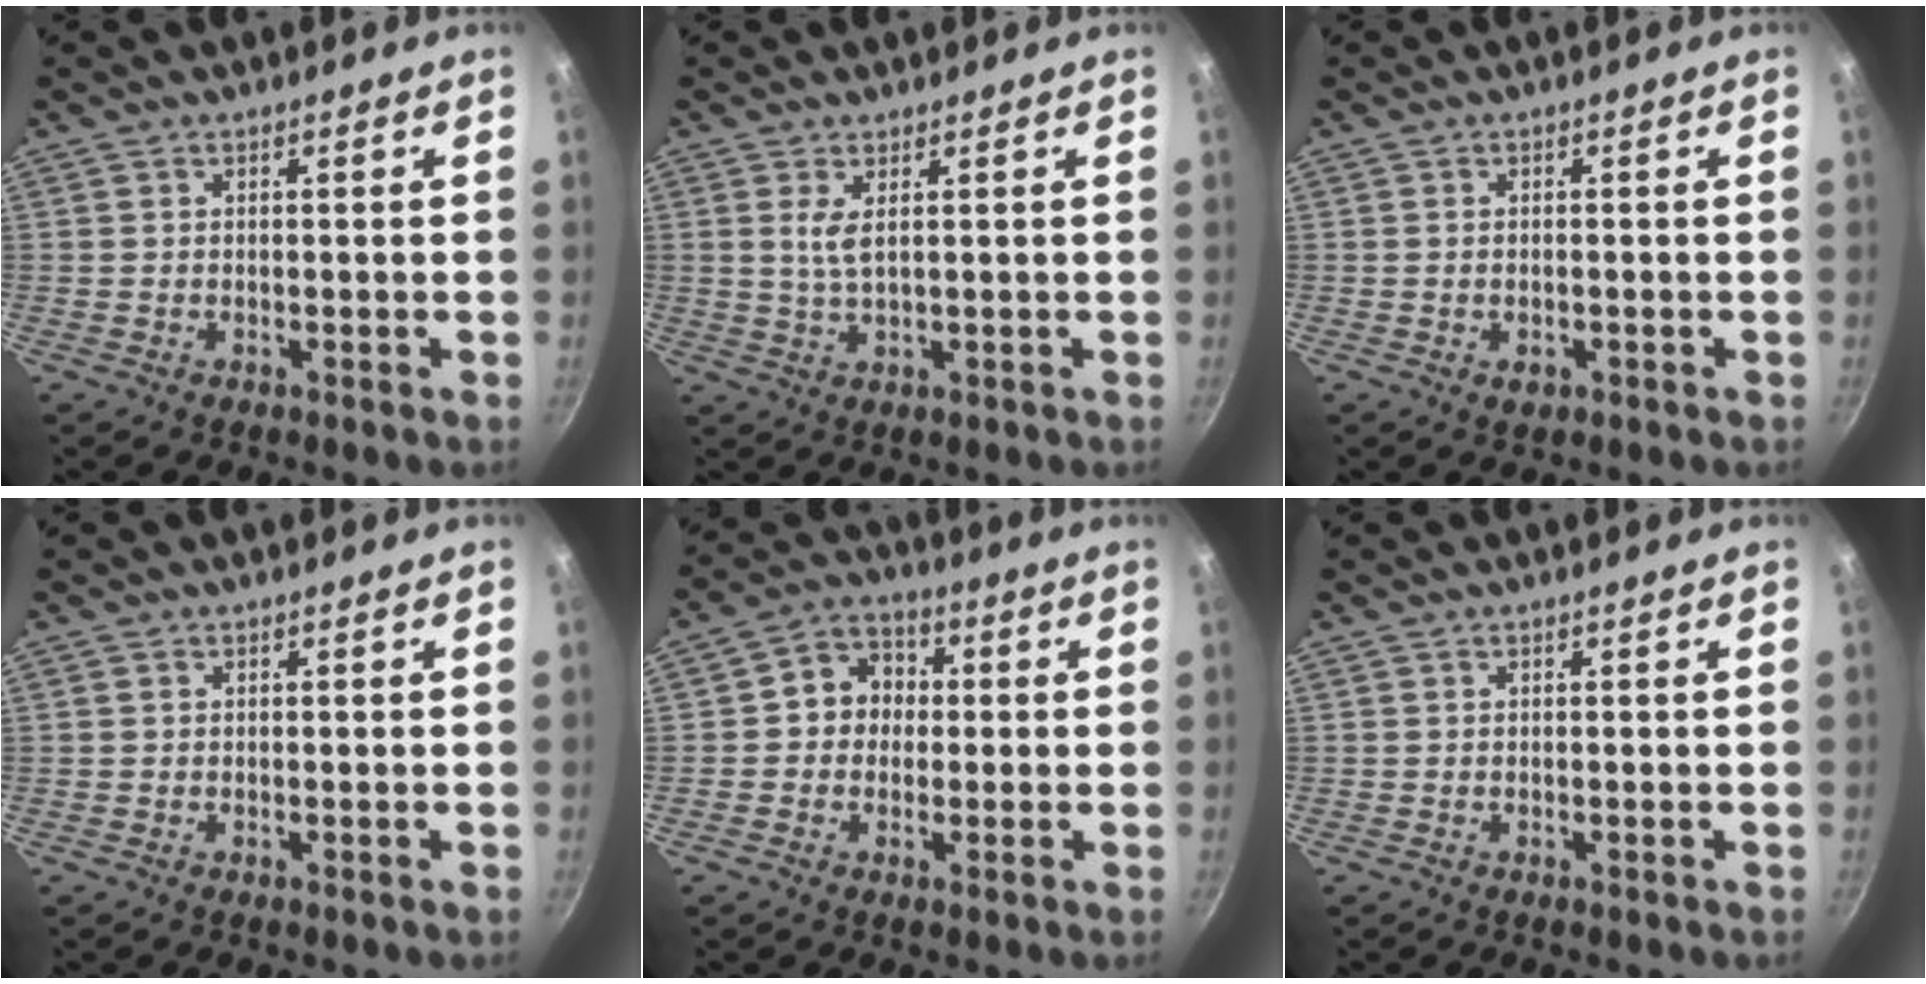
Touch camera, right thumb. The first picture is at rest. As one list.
[{"total": 3.3, "force": [1.0, 1.0, 3.0], "torque": [-0.065, -0.011, 0.023]}, {"total": 1.8, "force": [-0.6, 1.2, 1.3], "torque": [-0.020, -0.001, -0.009]}, {"total": 0.0}, {"total": 7.6, "force": [0.3, 6.7, 3.5], "torque": [-0.017, 0.017, -0.011]}, {"total": 0.0}]